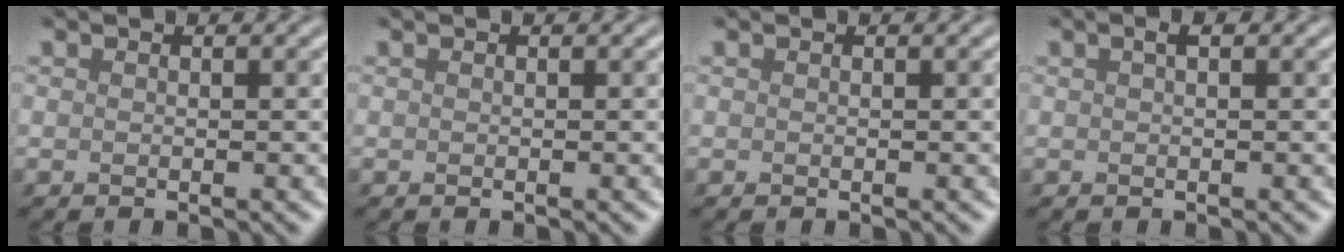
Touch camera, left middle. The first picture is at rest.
{"total": 0.0}
{"total": 0.0}
{"total": 0.8, "force": [0.3, 0.2, 0.7], "torque": [-0.012, 0.006, 0.006]}